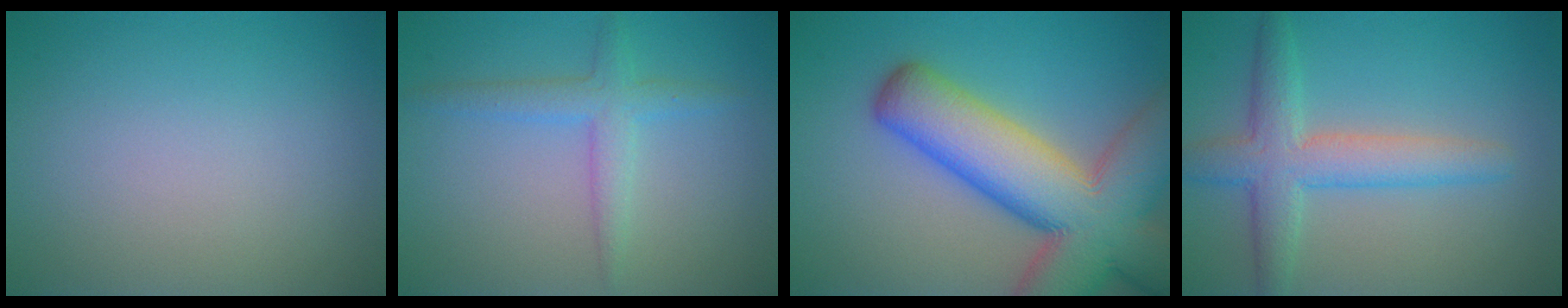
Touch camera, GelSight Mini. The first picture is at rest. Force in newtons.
{"total": 2.7, "press": 2.7, "slide": 0.1}
{"total": 14.0, "press": 14.0, "slide": 0.9}
{"total": 4.9, "press": 4.9, "slide": 0.1}